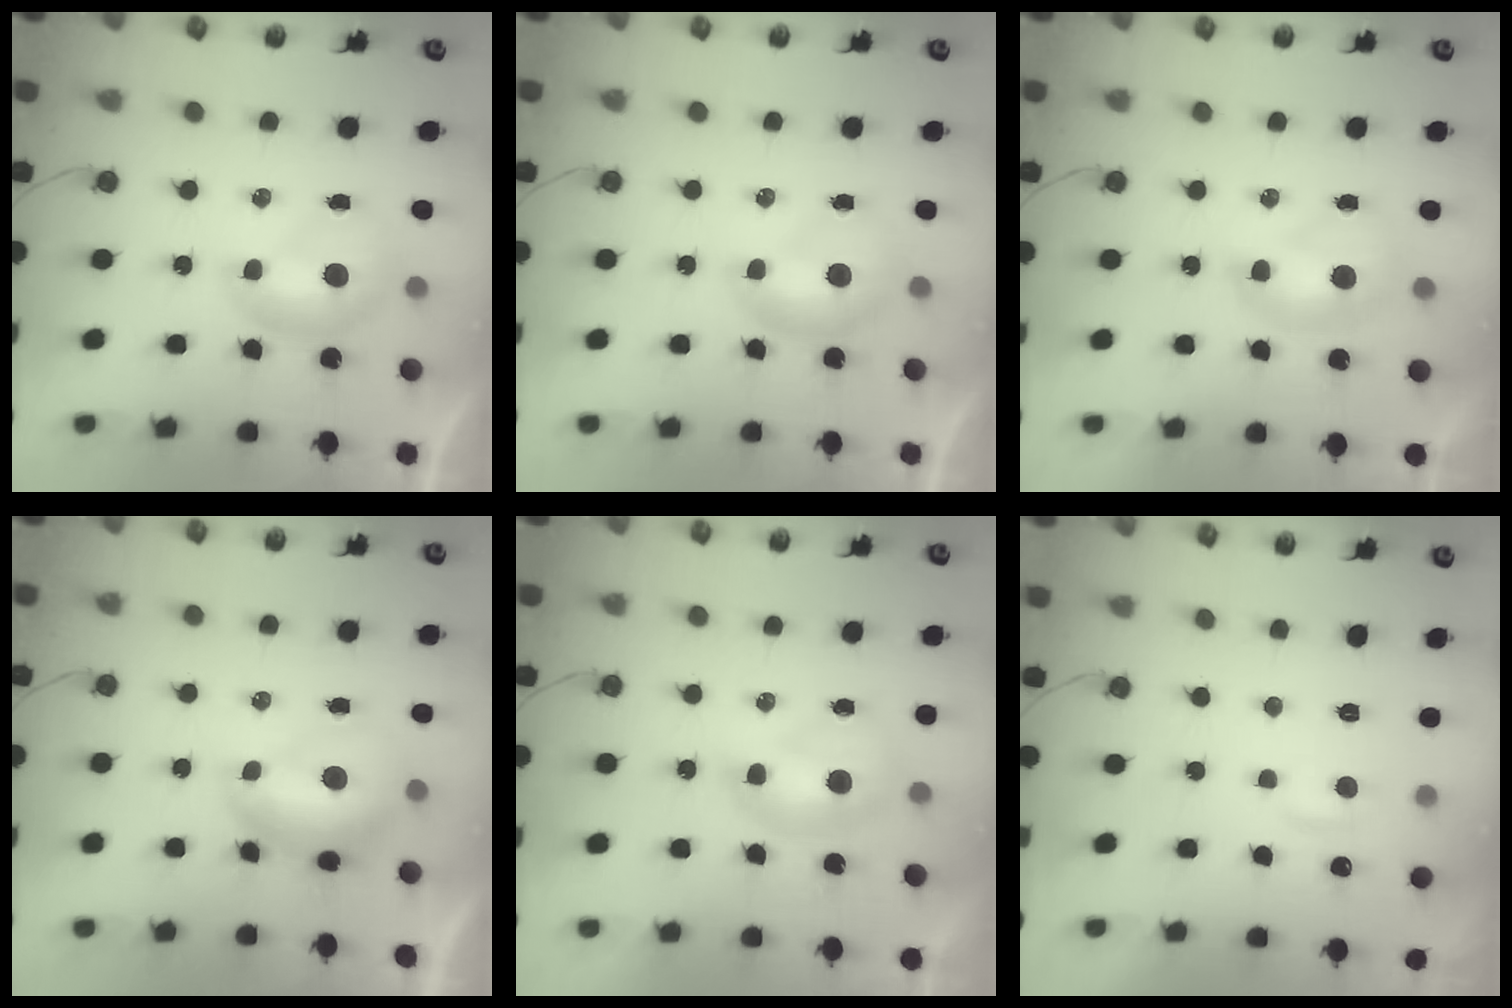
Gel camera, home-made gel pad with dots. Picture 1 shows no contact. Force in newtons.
{"total": 0.0}
{"total": 1.3, "press": 1.3, "slide": 0.3}
{"total": 1.2, "press": 1.1, "slide": 0.4}
{"total": 1.6, "press": 1.5, "slide": 0.3}
{"total": 2.4, "press": 2.3, "slide": 0.5}